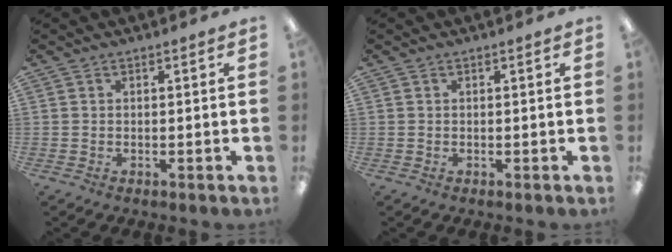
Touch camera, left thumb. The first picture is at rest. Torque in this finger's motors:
{"motor_torque": [0.00, 0.00, -0.13, 0.11, 0.00]}